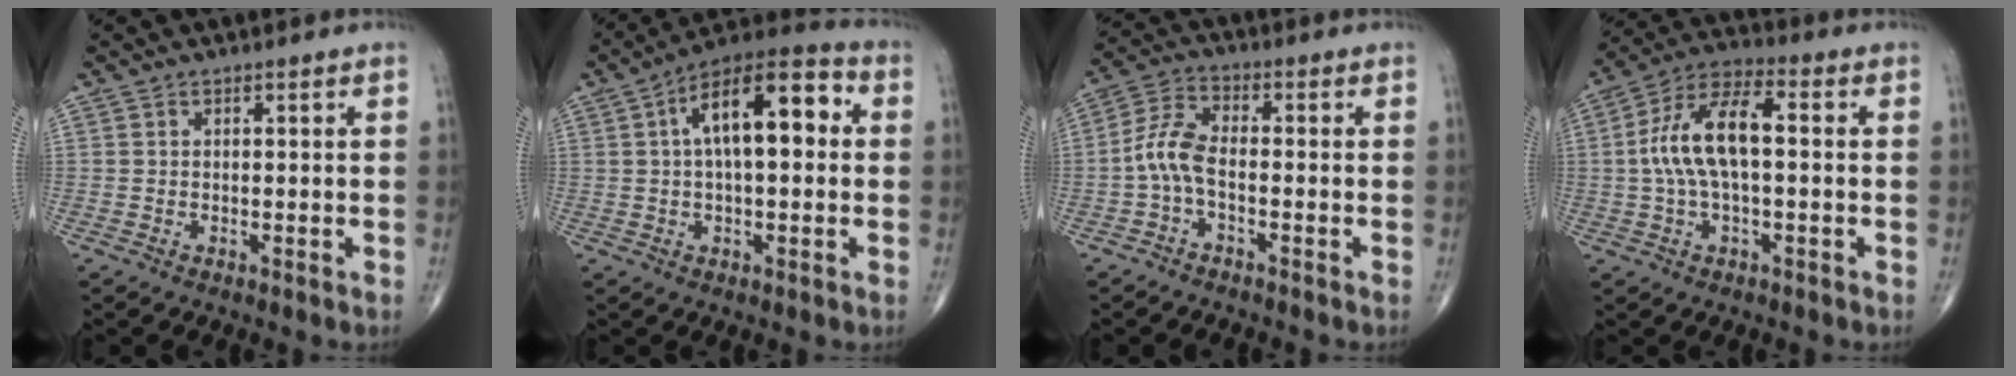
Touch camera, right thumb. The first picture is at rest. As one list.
[{"total": 15.6, "force": [2.9, 6.9, 13.7], "torque": [-0.205, 0.035, 0.037]}, {"total": 6.4, "force": [-1.7, 3.0, 5.4], "torque": [-0.118, 0.024, -0.042]}, {"total": 12.7, "force": [0.5, 5.7, 11.4], "torque": [-0.227, 0.039, 0.004]}]